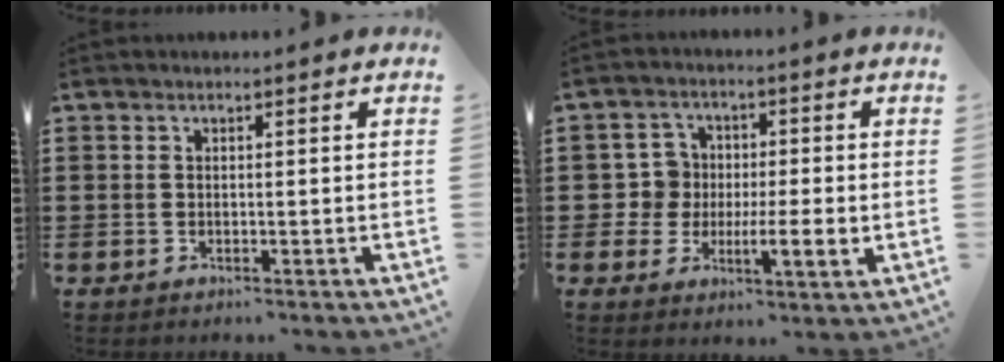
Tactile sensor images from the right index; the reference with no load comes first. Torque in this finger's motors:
{"motor_torque": [0.45, -0.14, 0.29, 0.03]}